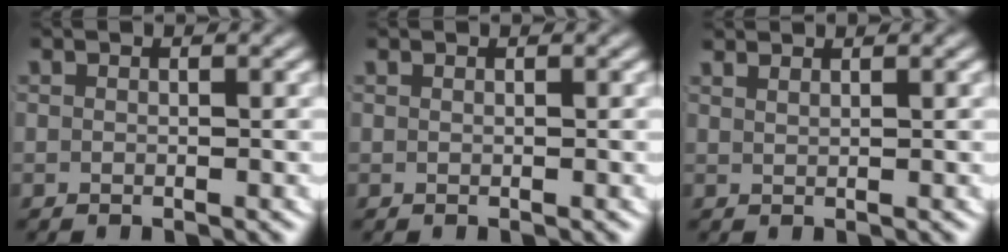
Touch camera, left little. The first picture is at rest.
{"total": 0.0}
{"total": 1.4, "force": [1.4, -0.5, 0.2], "torque": [-0.001, -0.003, 0.029]}